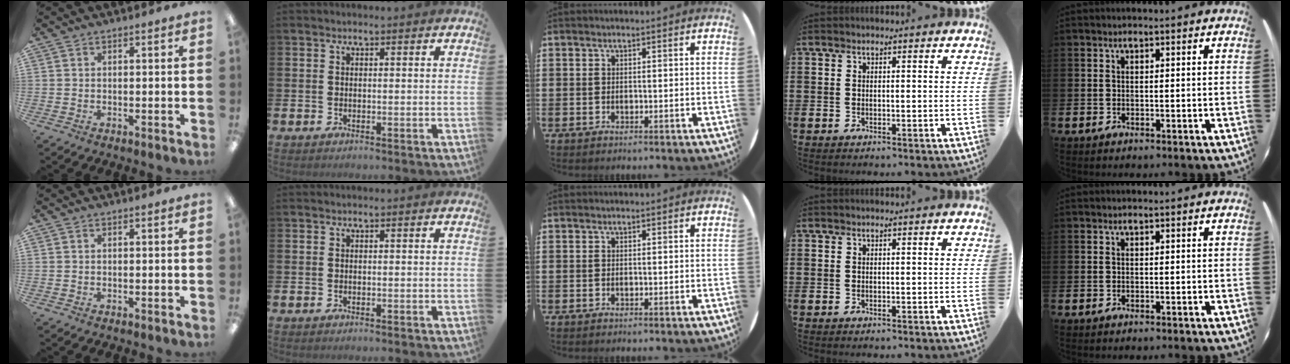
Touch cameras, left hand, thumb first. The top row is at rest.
{}